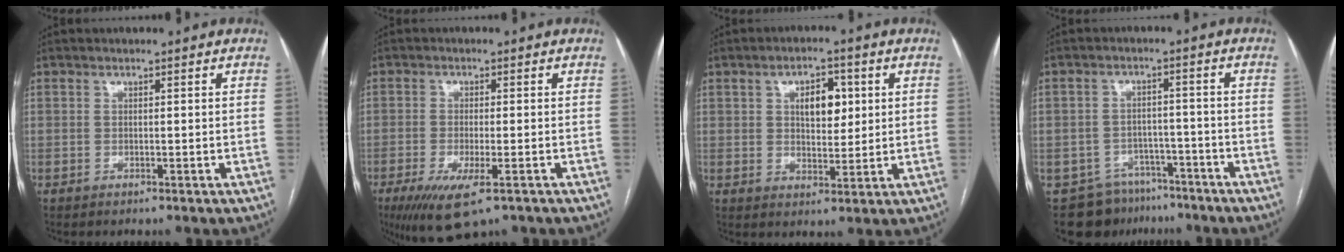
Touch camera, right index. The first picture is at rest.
{"total": 8.9, "force": [-5.2, 1.8, 6.9], "torque": [-0.122, -0.025, -0.084]}
{"total": 6.0, "force": [1.7, 3.1, 4.9], "torque": [-0.076, 0.010, 0.030]}
{"total": 9.3, "force": [-7.1, 5.9, 1.2], "torque": [-0.014, 0.018, -0.099]}